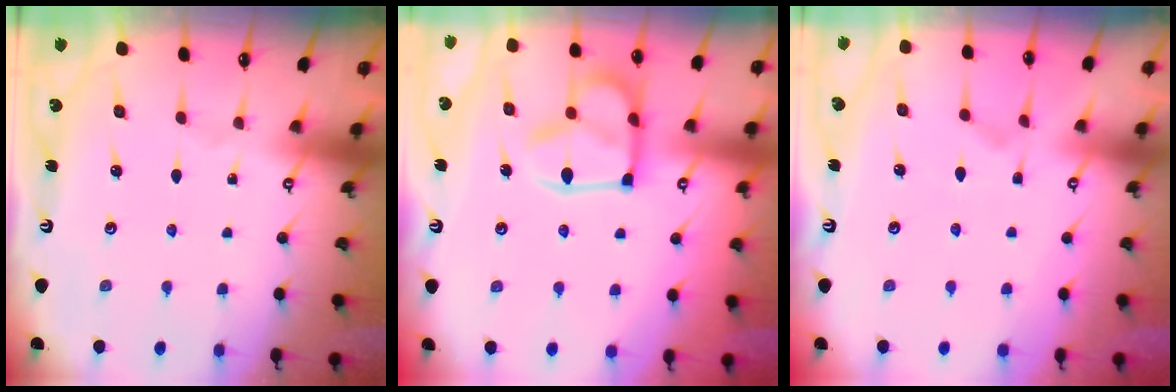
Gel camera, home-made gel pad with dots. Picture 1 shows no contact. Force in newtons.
{"total": 14.2, "press": 14.1, "slide": 1.4}
{"total": 4.0, "press": 3.8, "slide": 1.2}